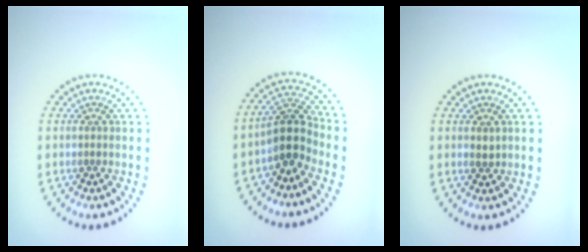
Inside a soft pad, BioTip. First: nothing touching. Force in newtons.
{"total": 3.6, "press": 2.9, "slide": 2.1}
{"total": 0.7, "press": 0.7, "slide": 0.1}